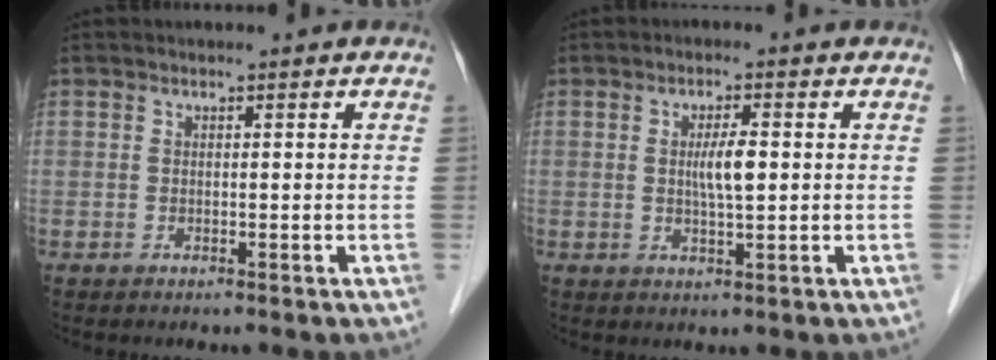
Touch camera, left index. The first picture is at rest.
{"total": 3.6, "force": [0.3, 0.5, 3.6], "torque": [-0.063, -0.001, 0.005]}